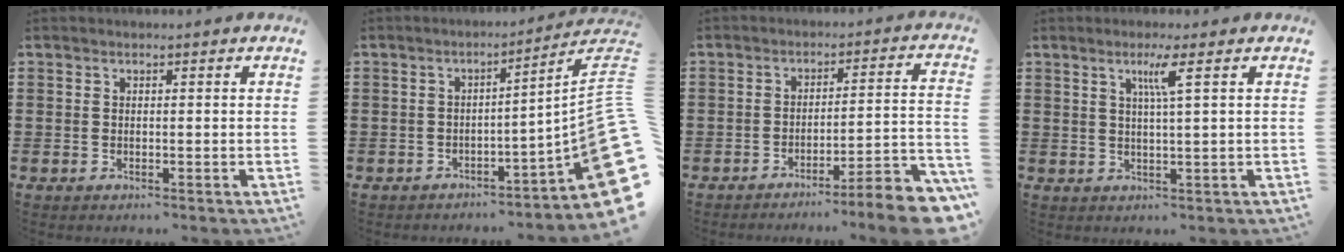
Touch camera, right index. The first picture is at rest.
{"total": 9.6, "force": [-1.8, 2.7, 9.0], "torque": [-0.115, -0.016, -0.032]}
{"total": 6.1, "force": [-5.0, -0.2, 3.5], "torque": [-0.050, -0.012, -0.098]}
{"total": 3.8, "force": [1.7, -0.4, 3.4], "torque": [-0.062, -0.008, 0.022]}